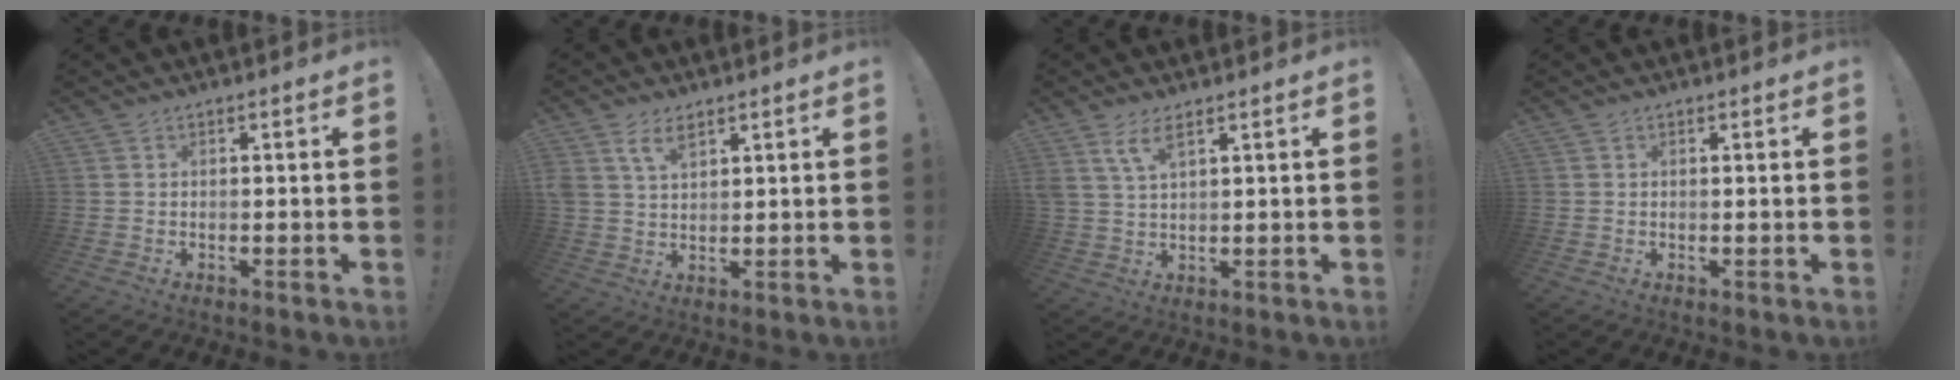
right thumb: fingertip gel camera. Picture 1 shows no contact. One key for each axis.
{"total": 6.2, "fx": 3.8, "fy": 3.3, "fz": 3.6, "tx": -0.068, "ty": -0.009, "tz": 0.073}
{"total": 5.5, "fx": 3.4, "fy": 1.4, "fz": 4.0, "tx": -0.080, "ty": -0.007, "tz": 0.063}
{"total": 0.5, "fx": 0.3, "fy": -0.1, "fz": 0.4, "tx": 0.006, "ty": -0.005, "tz": 0.003}